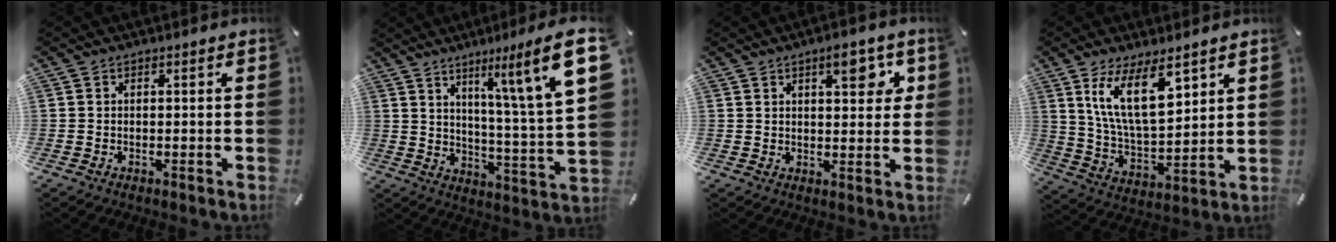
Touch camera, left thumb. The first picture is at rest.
{"total": 17.9, "force": [10.1, 1.5, 14.7], "torque": [-0.214, -0.069, 0.140]}
{"total": 7.4, "force": [3.6, 3.3, 5.6], "torque": [-0.061, -0.015, 0.051]}
{"total": 14.7, "force": [8.8, 6.2, 10.0], "torque": [-0.204, -0.032, 0.157]}